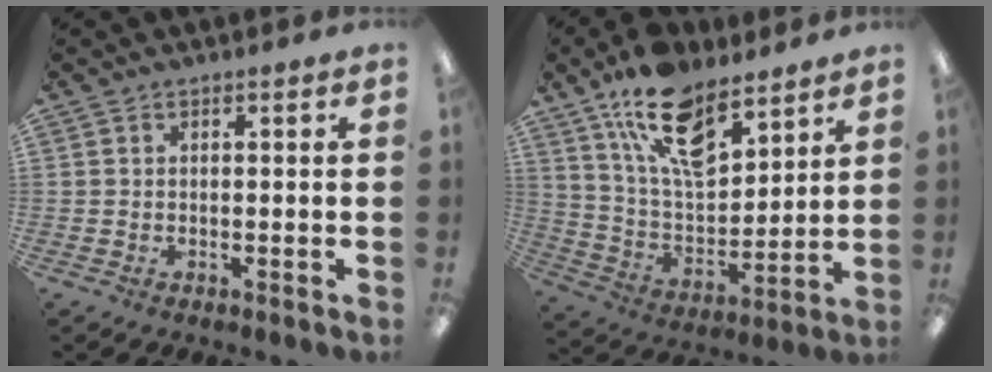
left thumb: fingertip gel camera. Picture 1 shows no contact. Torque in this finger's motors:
{"motor_torque": [0.19, 0.70, 1.60, -1.17, 0.40]}